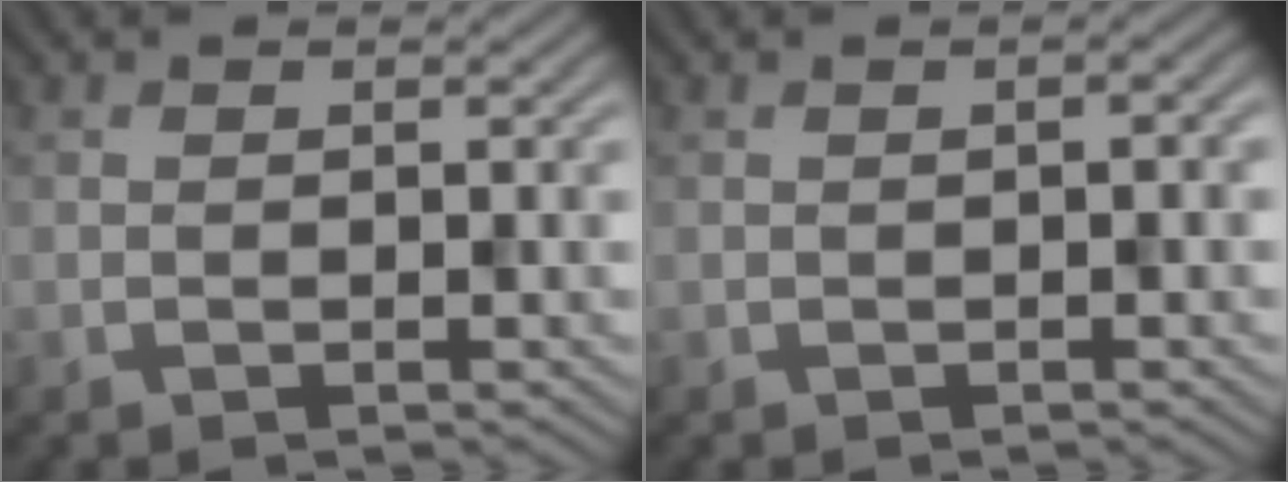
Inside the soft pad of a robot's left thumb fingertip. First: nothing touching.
{"total": 0.9, "force": [-0.3, 0.2, 0.8], "torque": [-0.012, 0.004, -0.005]}